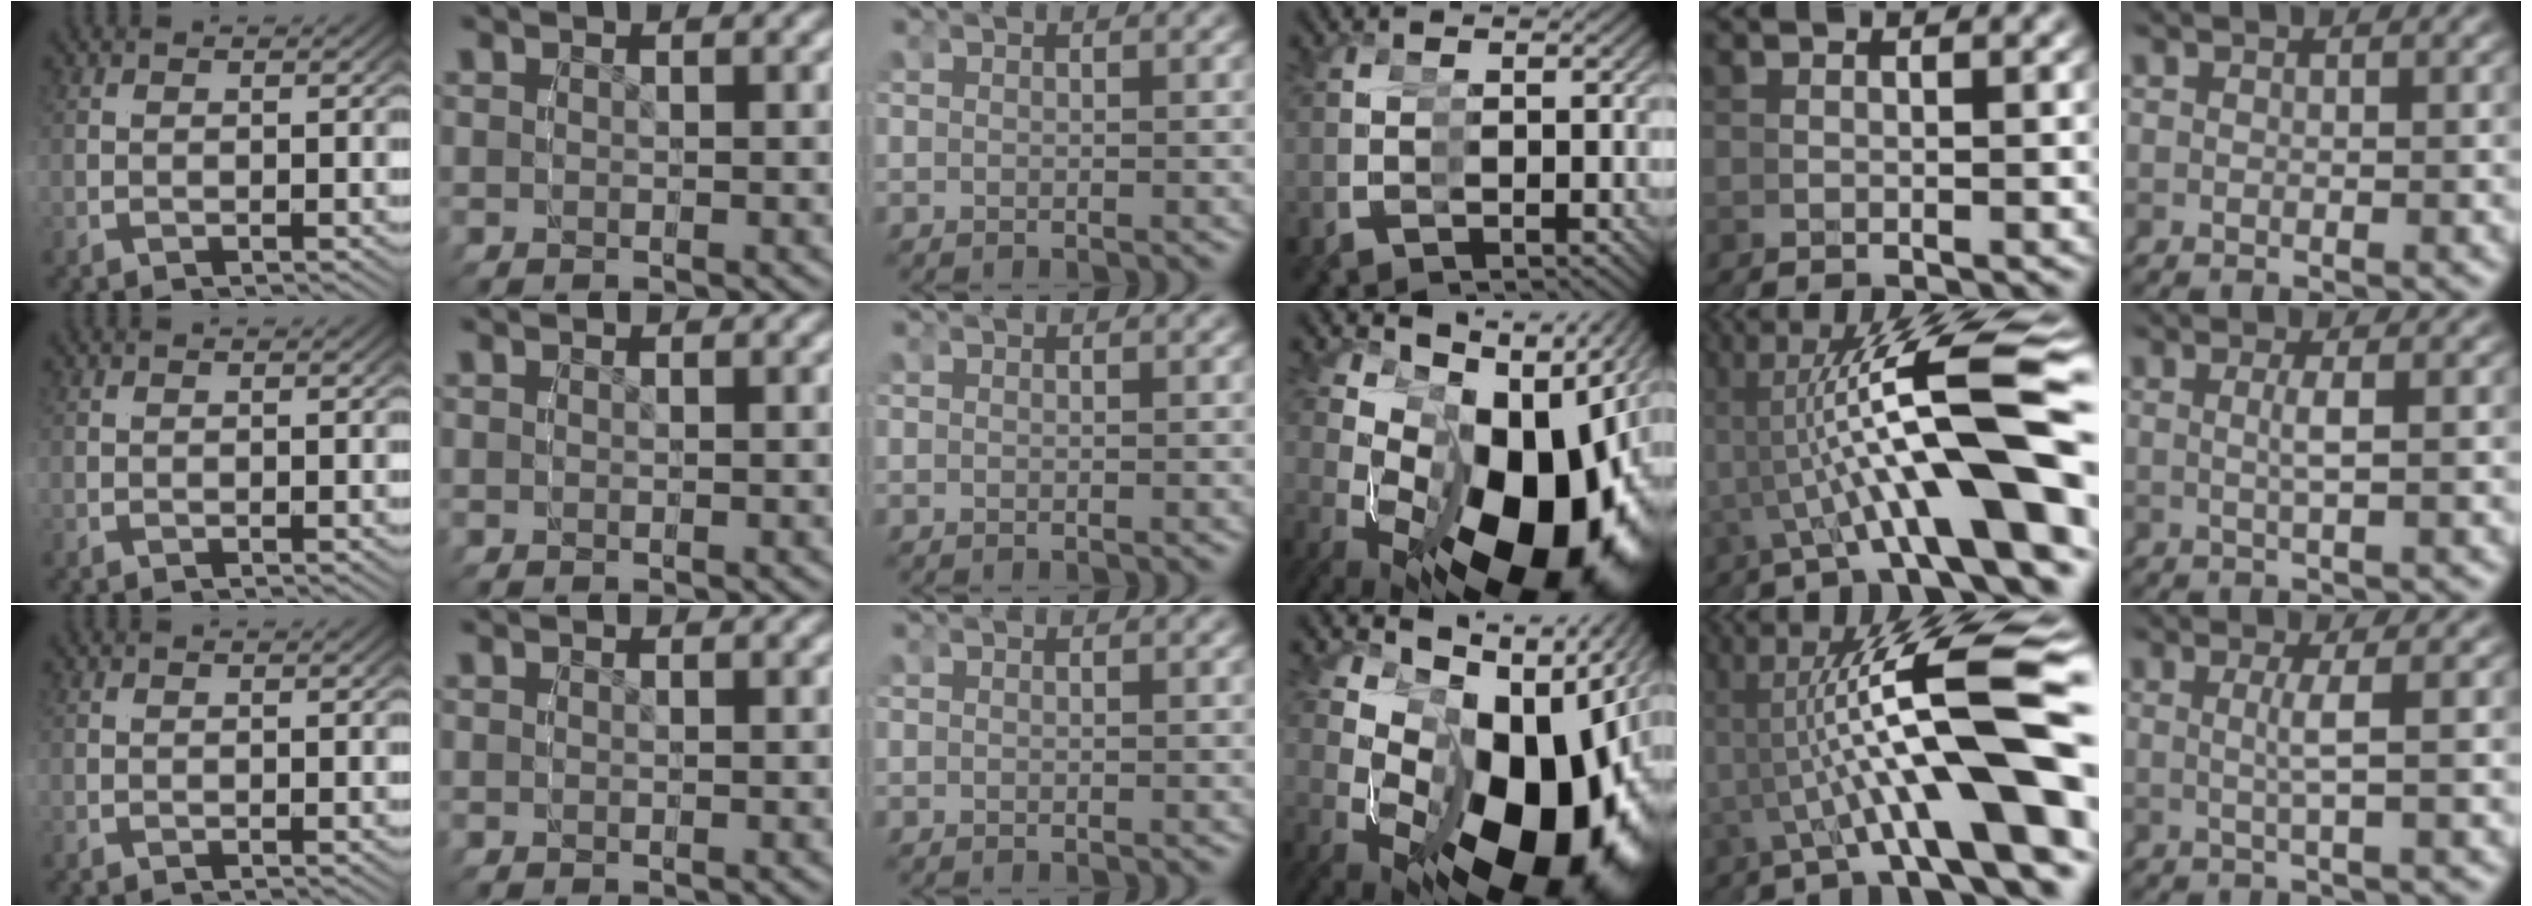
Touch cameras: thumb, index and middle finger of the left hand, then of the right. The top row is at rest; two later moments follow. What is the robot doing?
{"motion": "grasp_and_lifting", "object": "legos"}